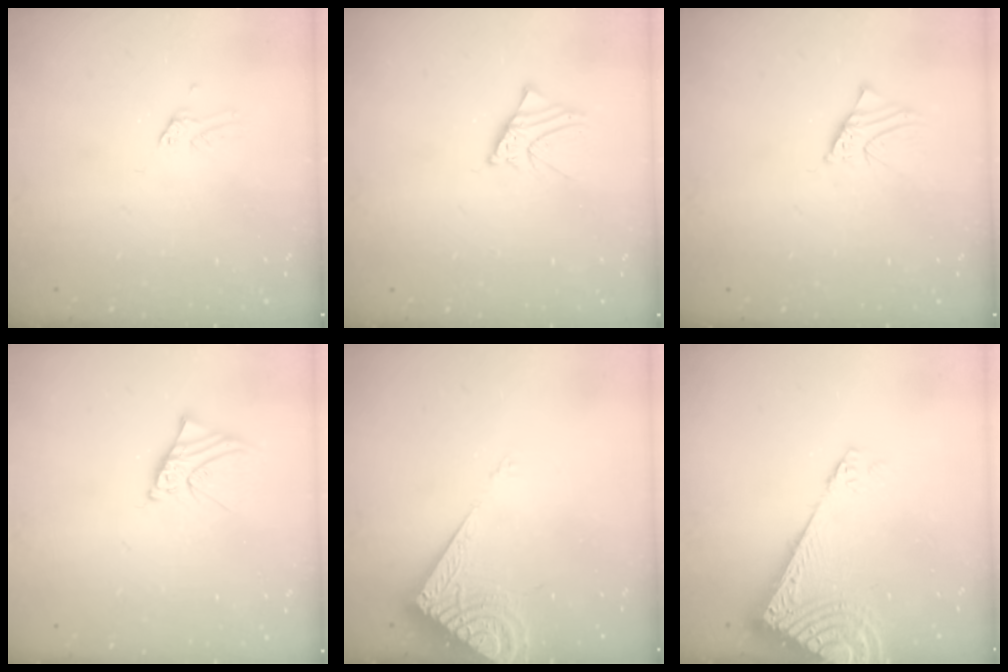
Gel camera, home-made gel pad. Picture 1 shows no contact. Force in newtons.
{"total": 2.7, "press": 2.7, "slide": 0.4}
{"total": 1.5, "press": 1.5, "slide": 0.0}
{"total": 5.8, "press": 5.8, "slide": 0.7}
{"total": 8.3, "press": 8.1, "slide": 1.3}
{"total": 9.4, "press": 9.3, "slide": 1.3}